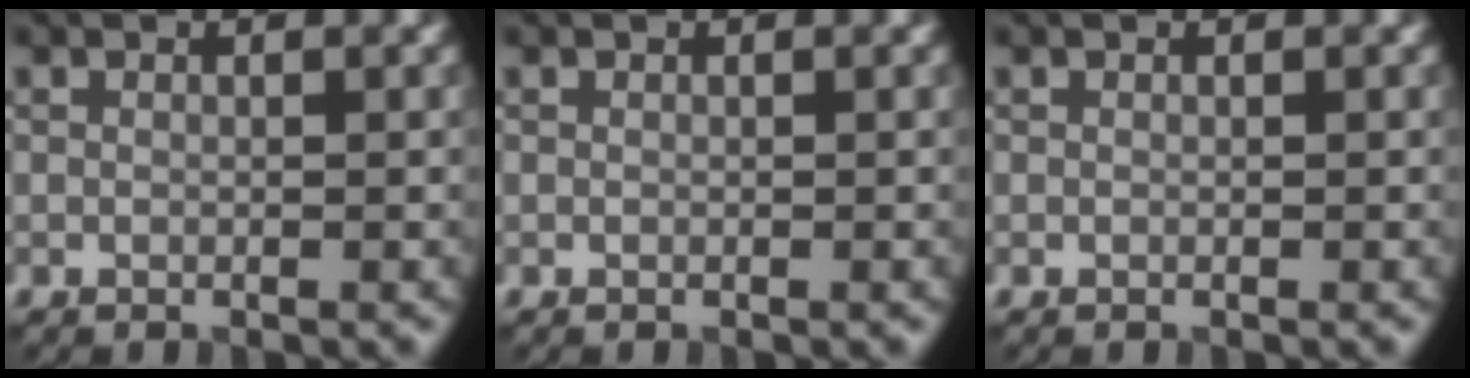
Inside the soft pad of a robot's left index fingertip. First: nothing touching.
{"total": 0.0}
{"total": 0.0}